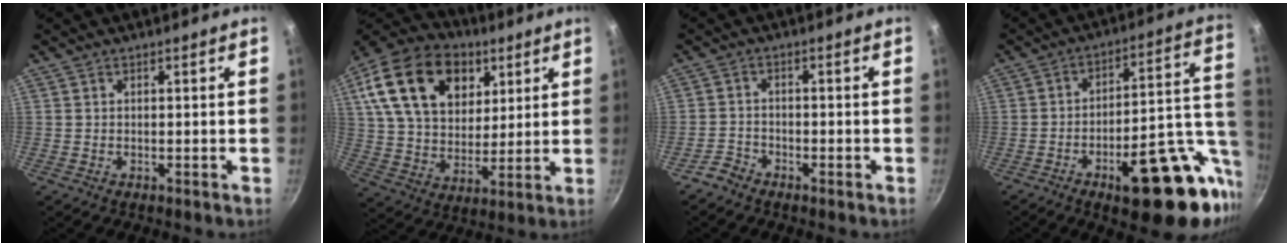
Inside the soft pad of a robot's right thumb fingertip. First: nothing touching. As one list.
[{"total": 23.9, "force": [9.4, 16.3, 14.6], "torque": [-0.240, -0.009, 0.161]}, {"total": 2.7, "force": [-2.4, 1.1, 0.5], "torque": [-0.012, 0.022, -0.049]}, {"total": 21.8, "force": [-7.4, 8.3, 18.7], "torque": [-0.203, 0.033, -0.099]}]